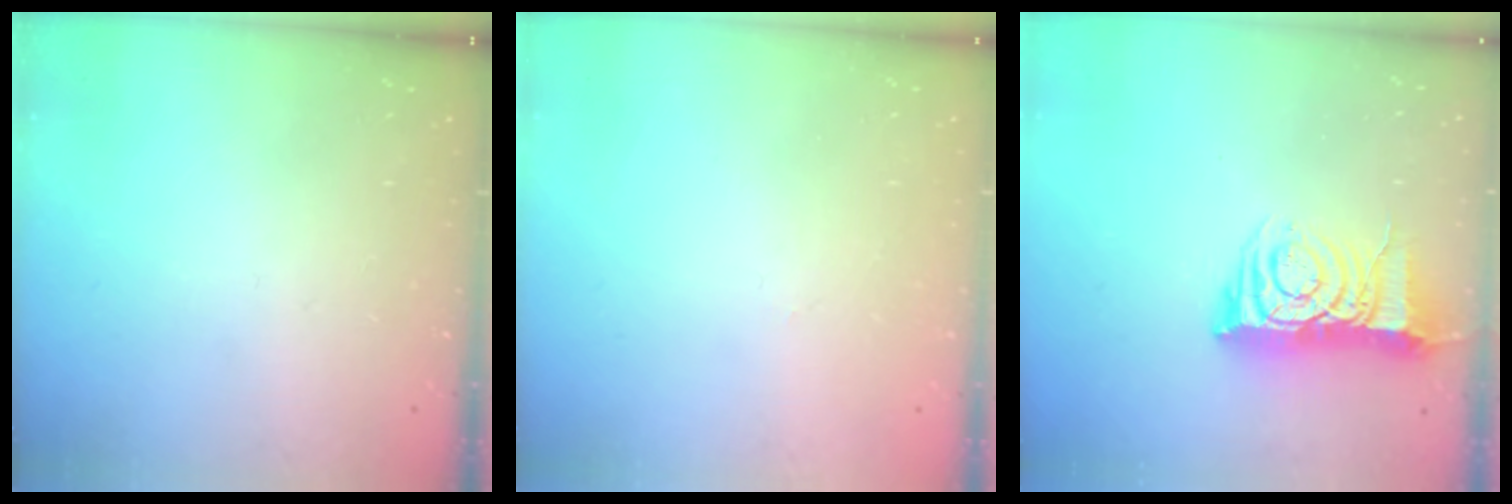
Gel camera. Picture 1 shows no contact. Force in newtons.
{"total": 0.0}
{"total": 10.2, "press": 10.1, "slide": 1.3}